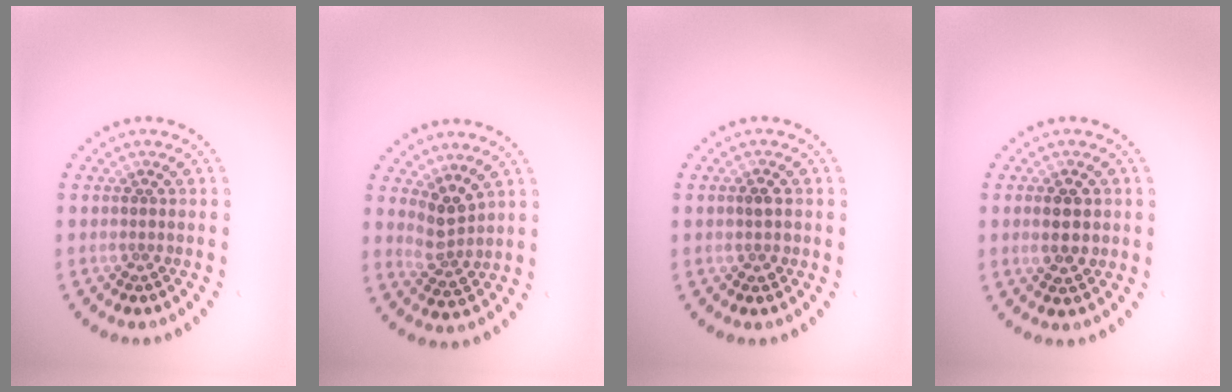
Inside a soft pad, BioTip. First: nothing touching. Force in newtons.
{"total": 2.6, "press": 2.0, "slide": 1.6}
{"total": 1.2, "press": 1.2, "slide": 0.0}
{"total": 2.6, "press": 2.6, "slide": 0.1}